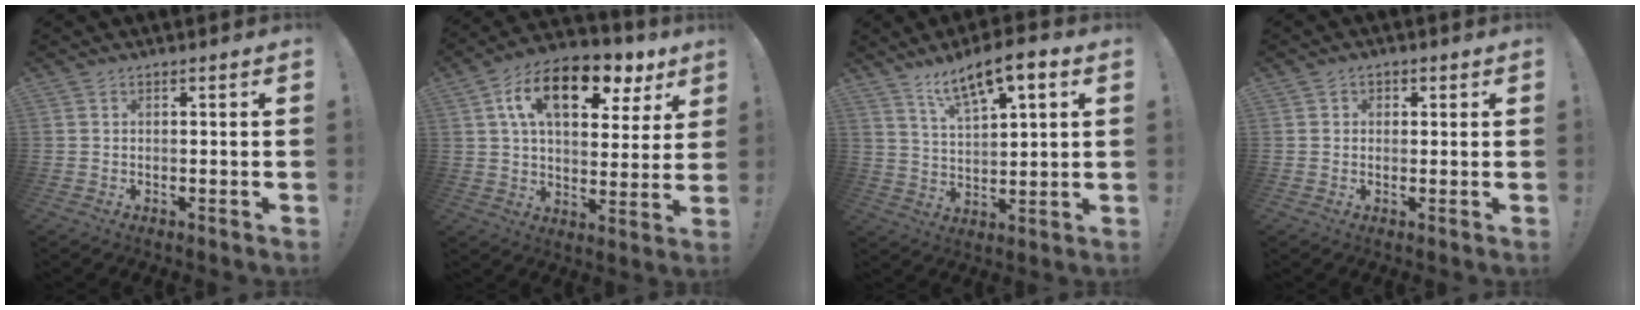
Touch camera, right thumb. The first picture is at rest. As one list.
[{"total": 17.2, "force": [8.3, 8.8, 12.3], "torque": [-0.193, -0.035, 0.138]}, {"total": 11.0, "force": [7.2, 3.4, 7.7], "torque": [-0.129, -0.033, 0.124]}, {"total": 1.8, "force": [0.2, 1.7, 0.5], "torque": [0.002, -0.001, 0.000]}]